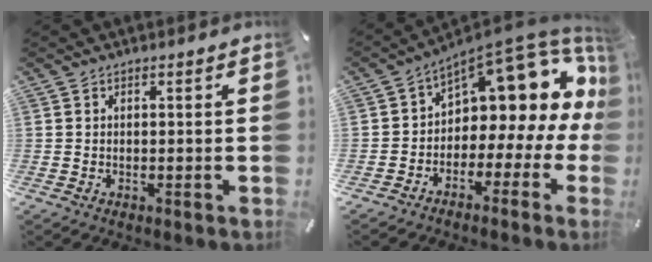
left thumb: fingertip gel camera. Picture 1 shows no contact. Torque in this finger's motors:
{"motor_torque": [0.44, 0.50, 0.83, 0.66, 0.03]}